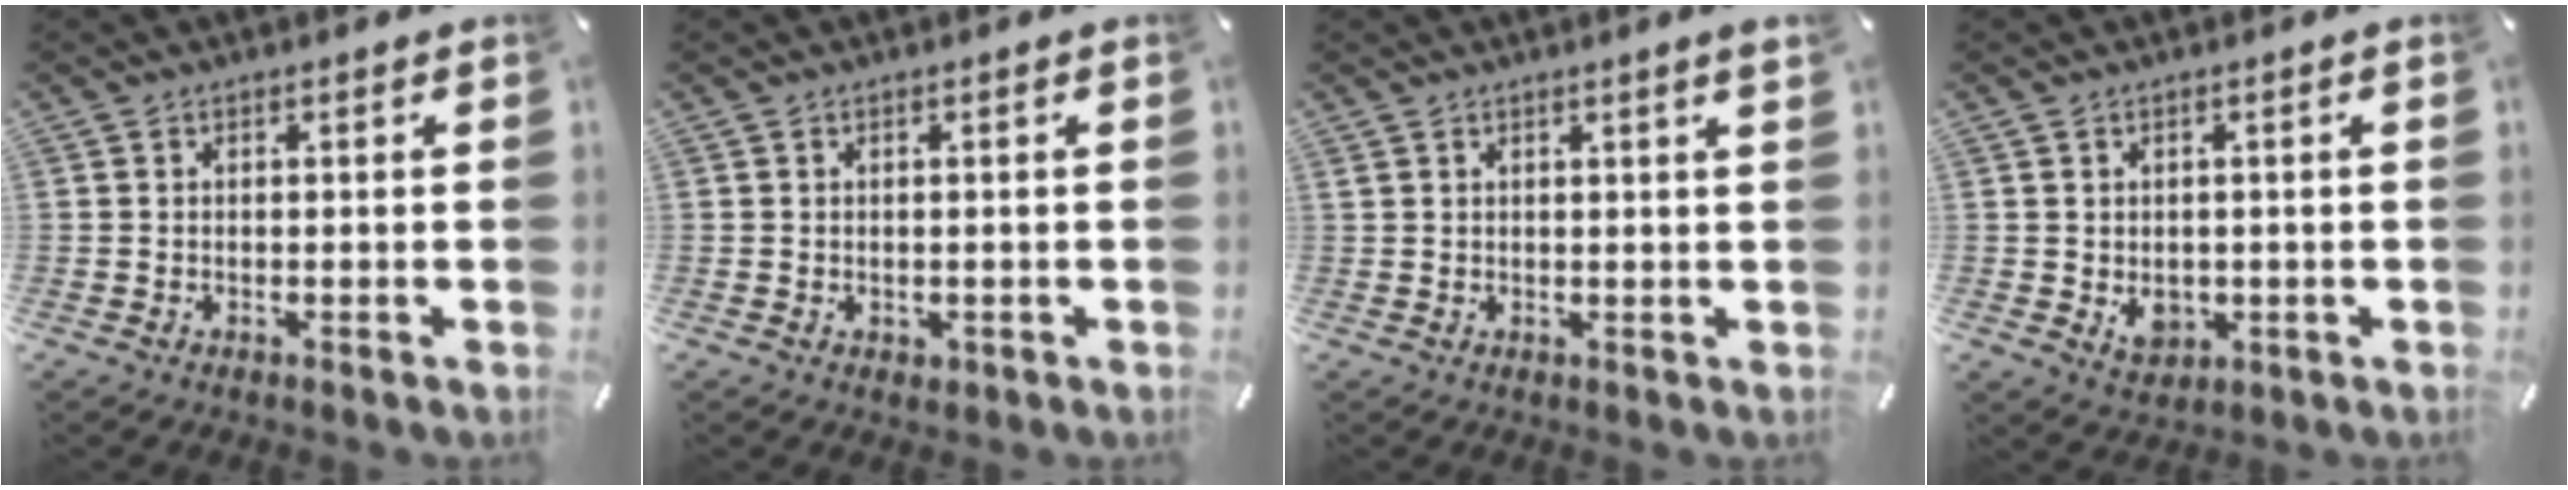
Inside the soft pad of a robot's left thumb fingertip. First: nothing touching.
{"total": 0.8, "force": [0.0, 0.8, 0.3], "torque": [-0.006, 0.003, -0.001]}
{"total": 1.9, "force": [1.1, -0.1, 1.6], "torque": [-0.030, -0.003, 0.021]}
{"total": 4.3, "force": [-0.4, 3.7, 2.2], "torque": [-0.019, -0.006, -0.008]}